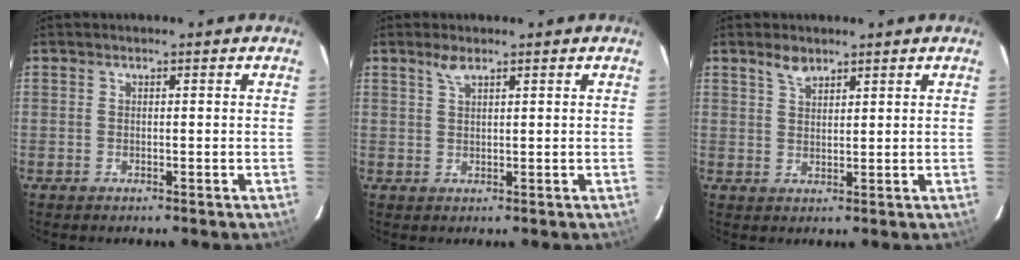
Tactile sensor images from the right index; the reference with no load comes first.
{"total": 2.0, "force": [1.5, 0.5, 1.3], "torque": [-0.025, 0.005, 0.030]}
{"total": 3.0, "force": [2.3, 1.2, 1.3], "torque": [-0.023, 0.005, 0.044]}